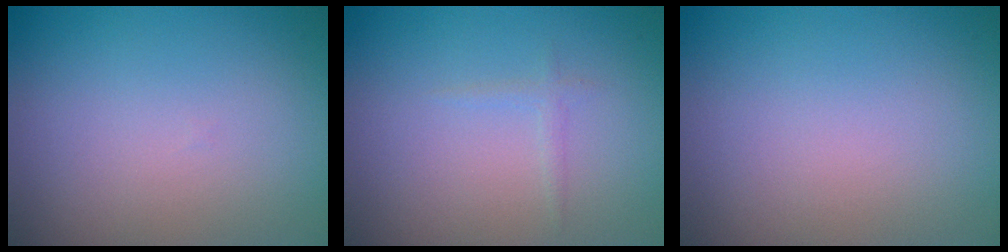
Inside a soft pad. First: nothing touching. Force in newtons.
{"total": 0.7, "press": 0.7, "slide": 0.1}
{"total": 0.0}